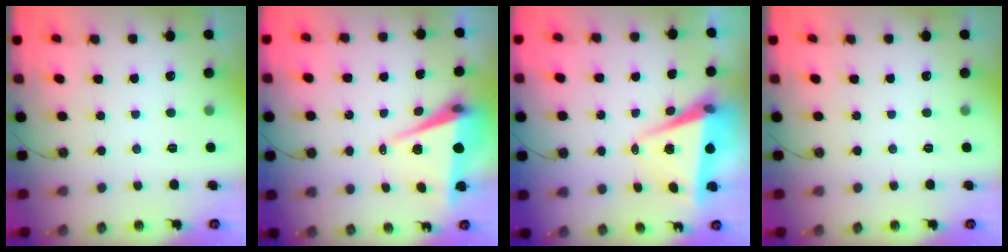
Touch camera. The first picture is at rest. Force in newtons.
{"total": 6.8, "press": 5.4, "slide": 4.1}
{"total": 6.6, "press": 4.7, "slide": 4.7}
{"total": 0.0}